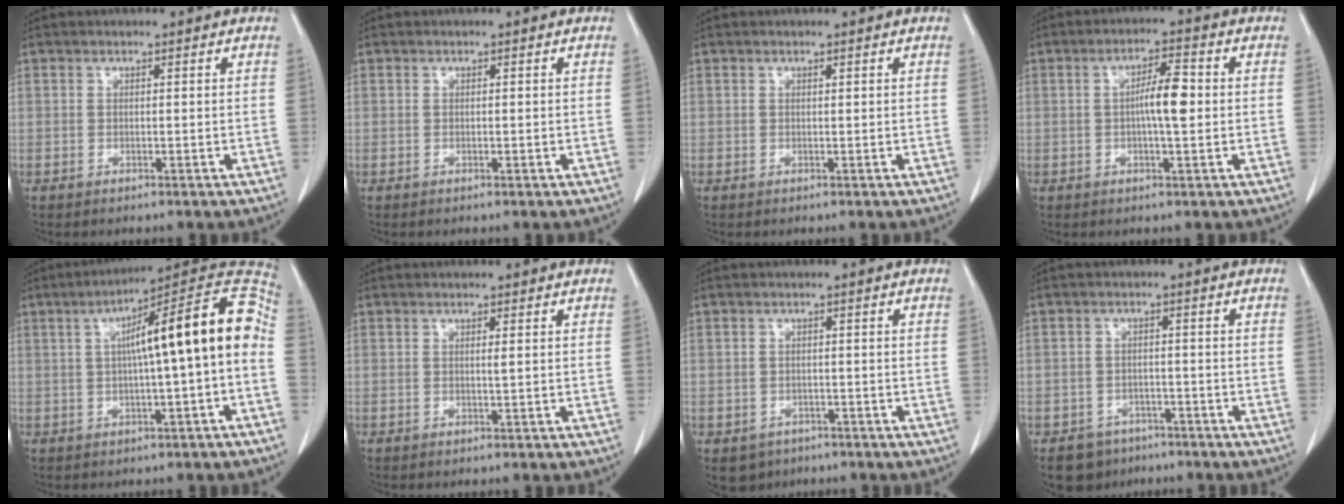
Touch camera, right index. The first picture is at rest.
{"total": 0.0}
{"total": 0.0}
{"total": 5.3, "force": [0.2, 0.8, 5.2], "torque": [-0.089, 0.009, 0.003]}
{"total": 15.8, "force": [0.7, 1.0, 15.8], "torque": [-0.223, 0.046, 0.007]}
{"total": 0.6, "force": [0.3, -0.2, 0.5], "torque": [-0.006, 0.000, 0.007]}
{"total": 3.8, "force": [-2.3, 3.0, 0.5], "torque": [-0.004, 0.005, -0.030]}
{"total": 5.0, "force": [-3.5, 3.5, 0.3], "torque": [0.001, 0.009, -0.050]}